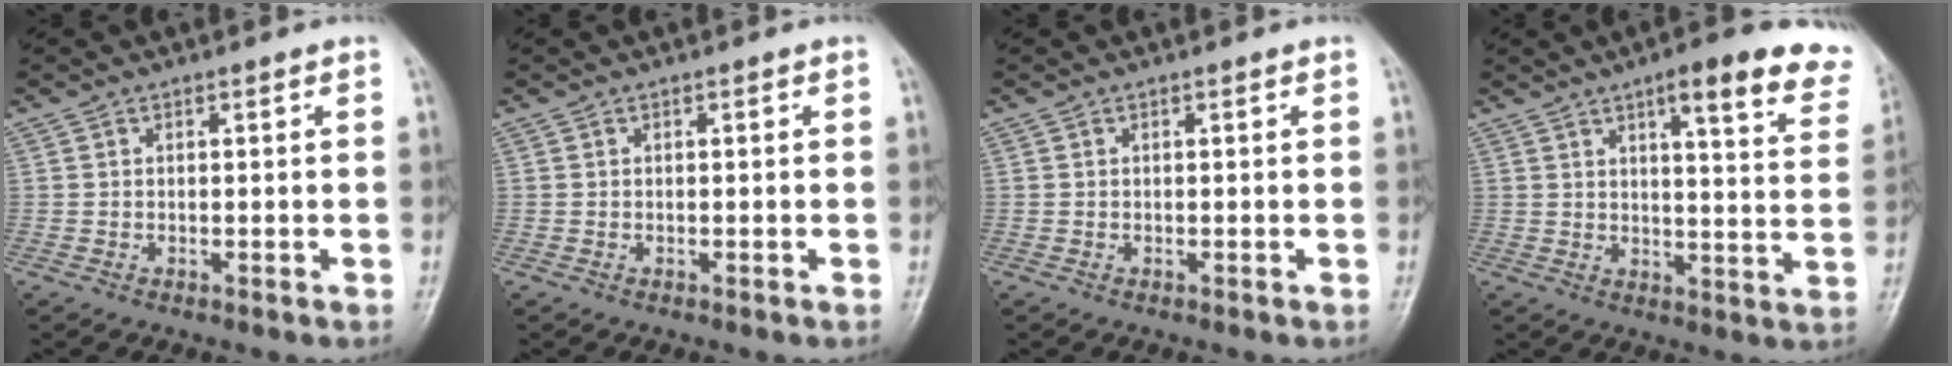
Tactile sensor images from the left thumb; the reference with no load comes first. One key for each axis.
{"total": 0.0}
{"total": 0.0}
{"total": 15.4, "fx": 10.1, "fy": 3.9, "fz": 10.9, "tx": -0.104, "ty": -0.043, "tz": 0.112}